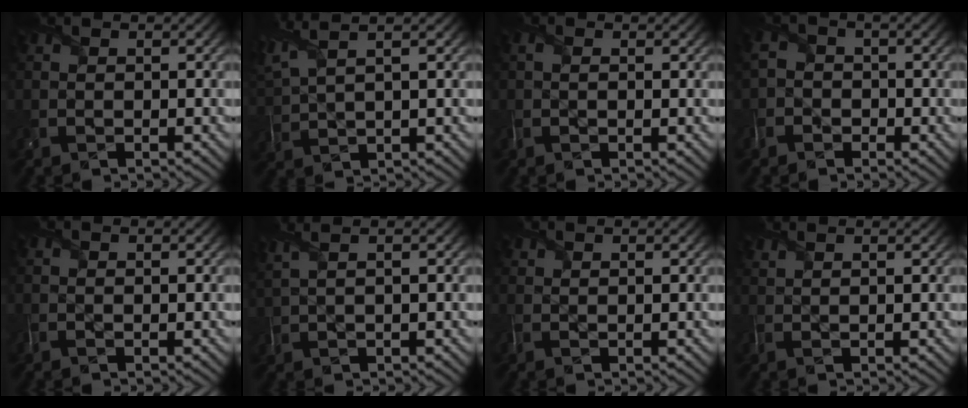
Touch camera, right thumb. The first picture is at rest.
{"total": 6.9, "force": [4.2, 1.9, 5.2], "torque": [-0.144, 0.026, 0.083]}
{"total": 1.5, "force": [0.2, 0.9, 1.2], "torque": [-0.032, -0.001, 0.001]}
{"total": 2.7, "force": [-1.4, 2.1, 0.8], "torque": [-0.025, -0.003, -0.036]}
{"total": 1.0, "force": [0.4, 0.6, 0.8], "torque": [-0.022, -0.001, 0.007]}
{"total": 4.5, "force": [2.7, 1.2, 3.4], "torque": [-0.074, 0.023, 0.029]}
{"total": 1.5, "force": [1.3, 0.4, 0.7], "torque": [-0.024, 0.004, 0.028]}
{"total": 2.7, "force": [2.1, 0.6, 1.6], "torque": [-0.031, 0.006, 0.029]}